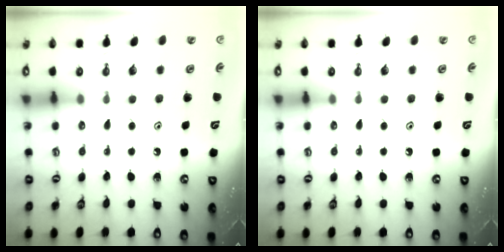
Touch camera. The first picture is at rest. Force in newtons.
{"total": 0.0}